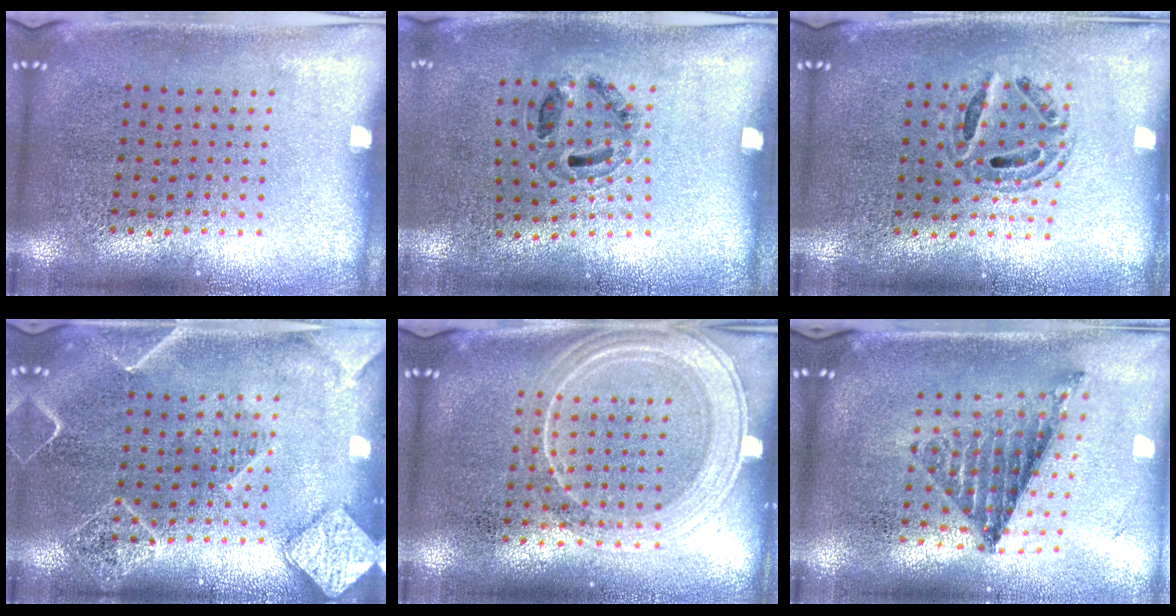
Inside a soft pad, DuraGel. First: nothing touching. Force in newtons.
{"total": 1.0, "press": 0.8, "slide": 0.6}
{"total": 0.8, "press": 0.7, "slide": 0.2}
{"total": 3.3, "press": 3.3, "slide": 0.4}
{"total": 1.8, "press": 1.8, "slide": 0.2}
{"total": 1.0, "press": 1.0, "slide": 0.2}